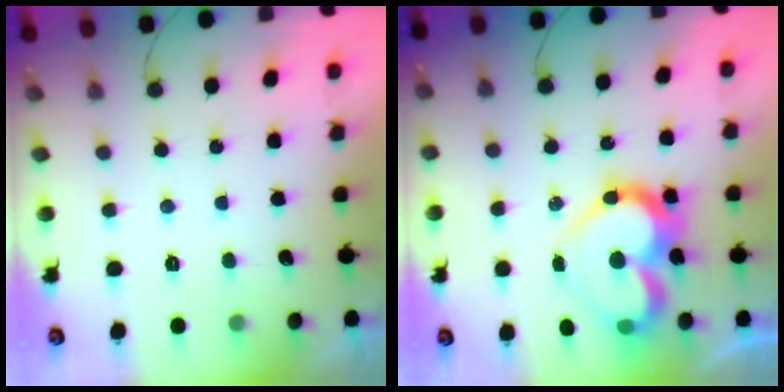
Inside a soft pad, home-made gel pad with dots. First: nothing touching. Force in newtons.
{"total": 16.6, "press": 16.5, "slide": 1.2}